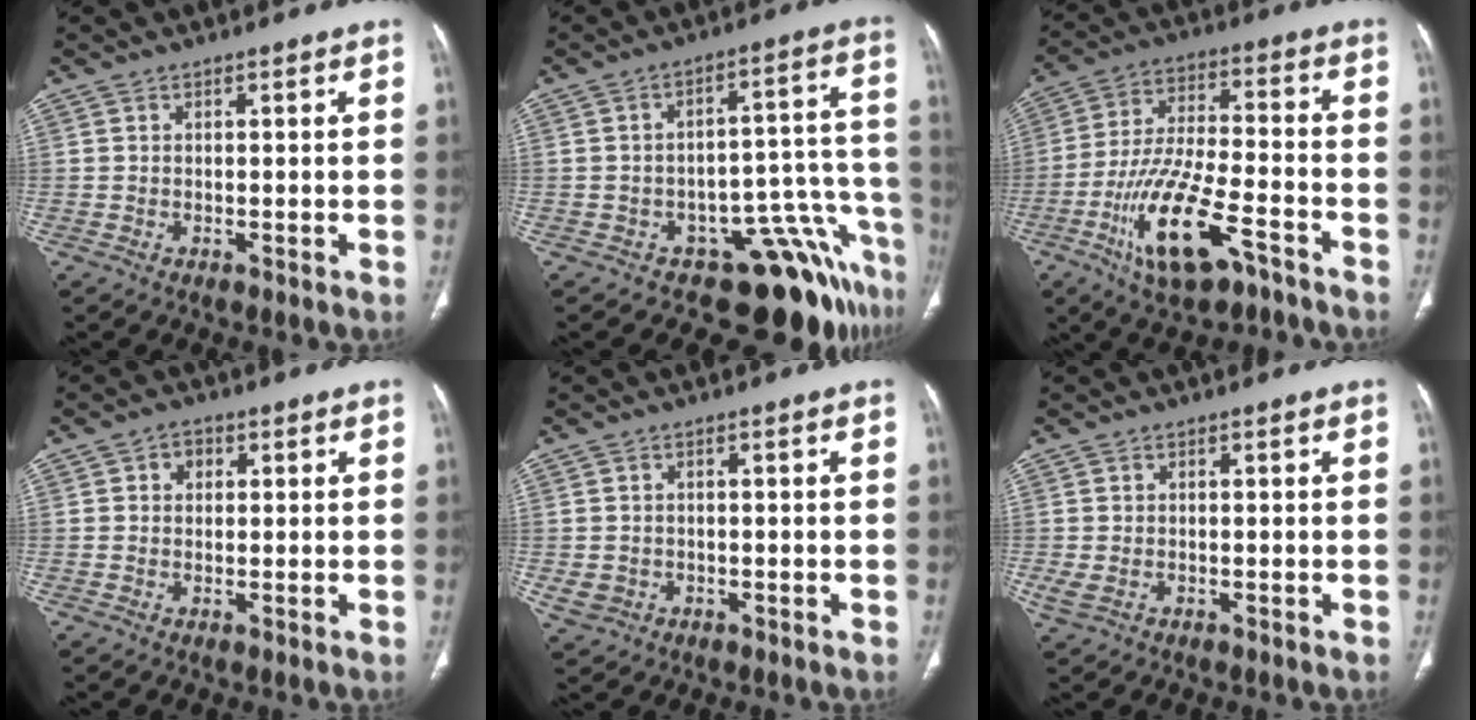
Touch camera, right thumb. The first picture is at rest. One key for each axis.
{"total": 14.2, "fx": -11.0, "fy": 5.4, "fz": 7.2, "tx": -0.006, "ty": 0.115, "tz": -0.143}
{"total": 16.6, "fx": -8.6, "fy": 6.1, "fz": 12.9, "tx": -0.245, "ty": 0.043, "tz": -0.148}
{"total": 2.5, "fx": 0.6, "fy": 2.2, "fz": 1.2, "tx": -0.004, "ty": 0.003, "tz": 0.005}
{"total": 3.1, "fx": -0.8, "fy": 2.8, "fz": 1.2, "tx": -0.020, "ty": 0.004, "tz": -0.006}
{"total": 2.3, "fx": -0.6, "fy": 1.5, "fz": 1.6, "tx": -0.045, "ty": 0.000, "tz": -0.010}